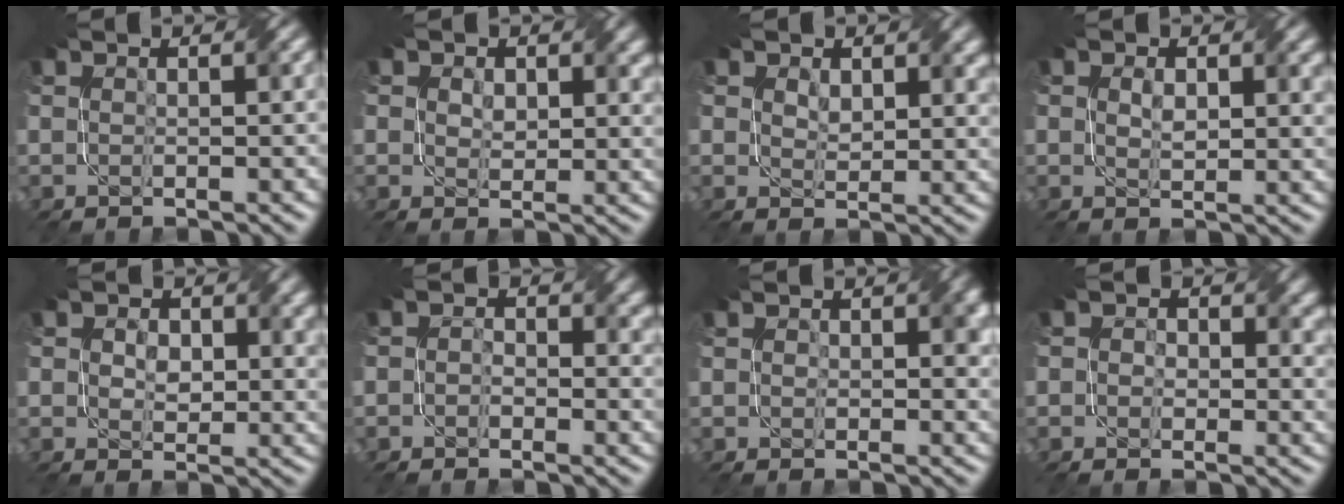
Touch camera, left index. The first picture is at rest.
{"total": 3.2, "force": [1.3, 2.3, 1.8], "torque": [-0.035, -0.003, 0.017]}
{"total": 3.3, "force": [1.5, 2.2, 2.0], "torque": [-0.042, -0.006, 0.027]}
{"total": 2.6, "force": [0.7, 1.5, 2.0], "torque": [-0.036, -0.002, 0.015]}
{"total": 3.7, "force": [0.9, 2.7, 2.4], "torque": [-0.041, -0.007, 0.012]}
{"total": 2.8, "force": [0.2, 2.2, 1.8], "torque": [-0.016, 0.005, -0.015]}
{"total": 2.3, "force": [0.7, 1.6, 1.6], "torque": [-0.022, -0.003, 0.008]}
{"total": 3.9, "force": [1.1, 3.0, 2.3], "torque": [-0.027, 0.004, 0.001]}